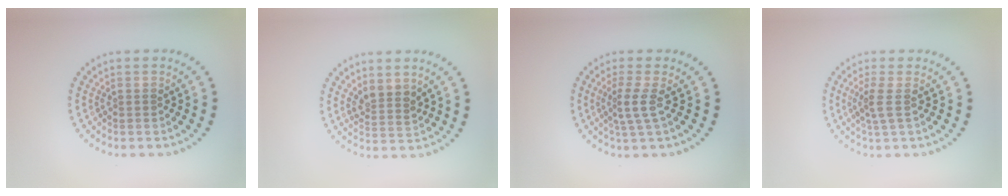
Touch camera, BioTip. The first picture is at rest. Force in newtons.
{"total": 2.2, "press": 1.8, "slide": 1.2}
{"total": 2.2, "press": 1.5, "slide": 1.6}
{"total": 1.9, "press": 1.4, "slide": 1.2}